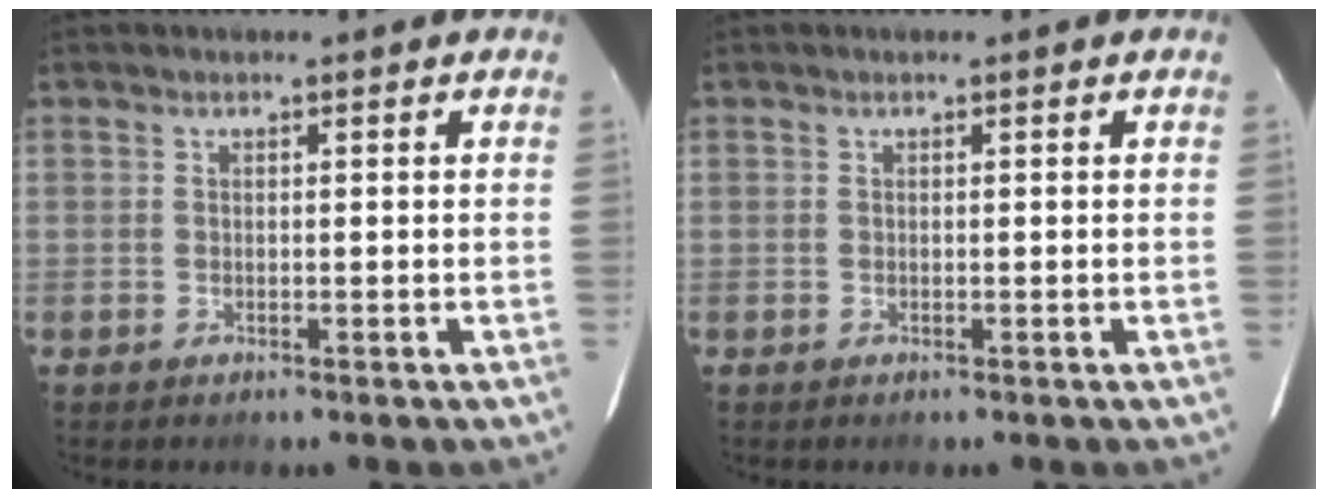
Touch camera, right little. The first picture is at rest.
{"total": 0.0}